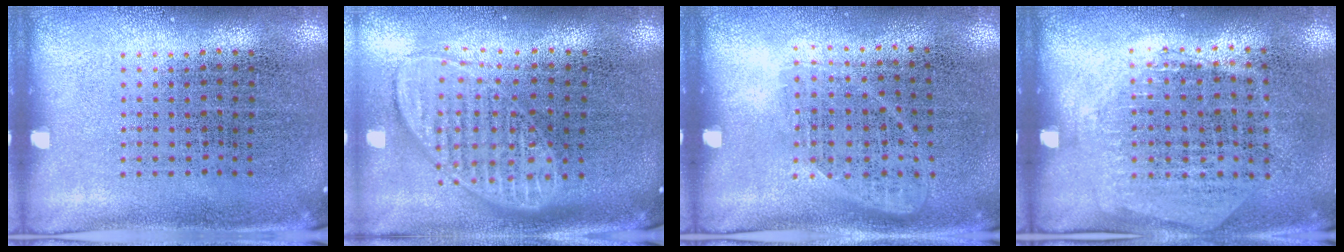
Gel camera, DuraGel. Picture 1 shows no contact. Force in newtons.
{"total": 1.8, "press": 1.4, "slide": 1.1}
{"total": 1.1, "press": 0.9, "slide": 0.6}
{"total": 1.3, "press": 1.1, "slide": 0.7}